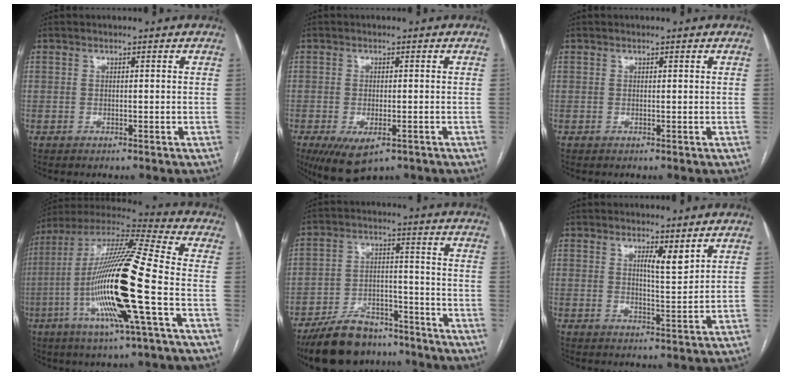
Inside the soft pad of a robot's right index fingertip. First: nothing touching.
{"total": 7.2, "force": [-4.0, 3.0, 5.1], "torque": [-0.086, -0.017, -0.058]}
{"total": 0.0}
{"total": 21.3, "force": [-5.2, 0.4, 20.6], "torque": [-0.424, -0.020, -0.107]}
{"total": 13.8, "force": [-11.5, 5.8, 5.0], "torque": [-0.077, 0.018, -0.188]}
{"total": 3.6, "force": [2.3, 0.5, 2.7], "torque": [-0.047, -0.009, 0.040]}